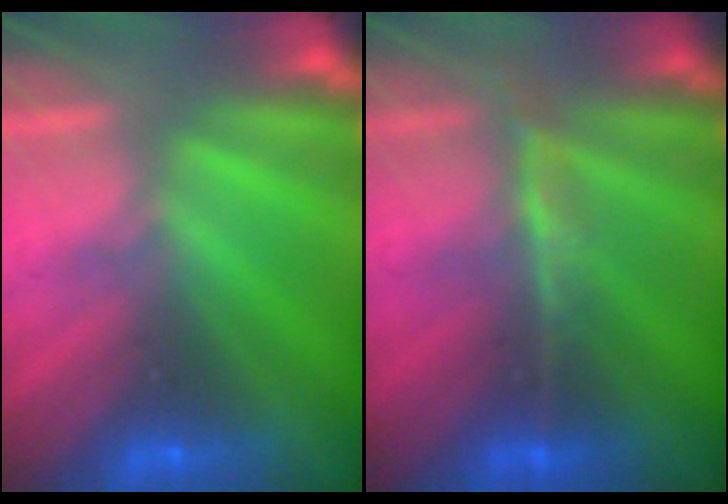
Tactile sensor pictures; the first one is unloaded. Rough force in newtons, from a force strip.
{"total": 2.4}